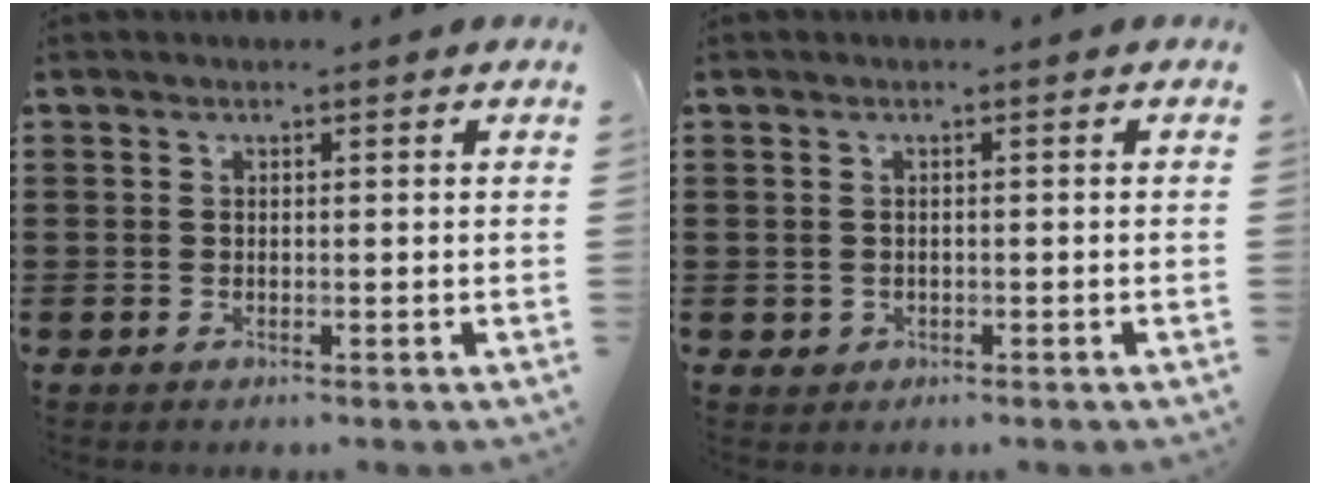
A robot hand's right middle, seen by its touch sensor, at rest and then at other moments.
{"total": 0.7, "force": [-0.1, 0.7, 0.2], "torque": [-0.008, 0.003, -0.002]}